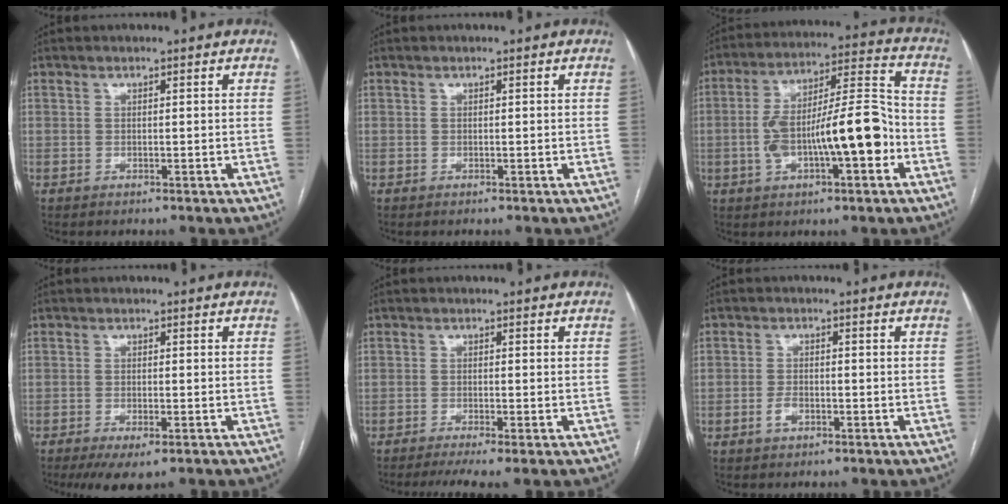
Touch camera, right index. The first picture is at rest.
{"total": 0.0}
{"total": 16.0, "force": [-3.6, 3.8, 15.1], "torque": [-0.264, 0.027, -0.053]}
{"total": 5.3, "force": [-3.5, 1.5, 3.7], "torque": [-0.057, -0.013, -0.051]}
{"total": 4.7, "force": [-3.2, 0.1, 3.4], "torque": [-0.054, -0.010, -0.053]}
{"total": 2.4, "force": [-1.0, 1.5, 1.5], "torque": [-0.031, 0.001, -0.016]}